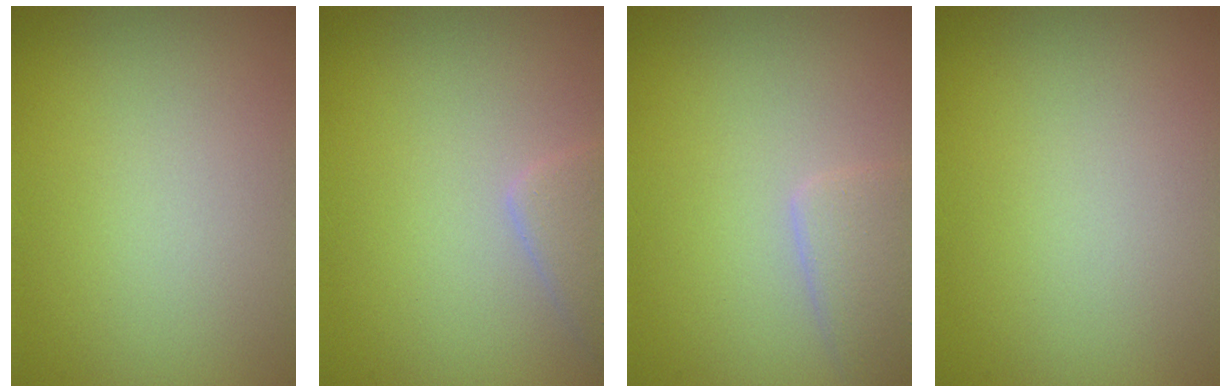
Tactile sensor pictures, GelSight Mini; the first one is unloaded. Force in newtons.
{"total": 2.2, "press": 2.2, "slide": 0.2}
{"total": 2.6, "press": 2.5, "slide": 0.3}
{"total": 0.0}